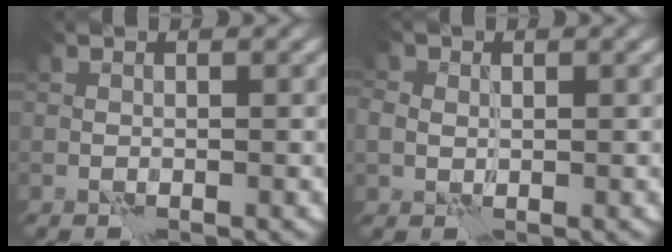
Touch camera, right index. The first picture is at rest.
{"total": 2.0, "force": [0.6, 1.7, 0.9], "torque": [-0.014, 0.005, 0.006]}